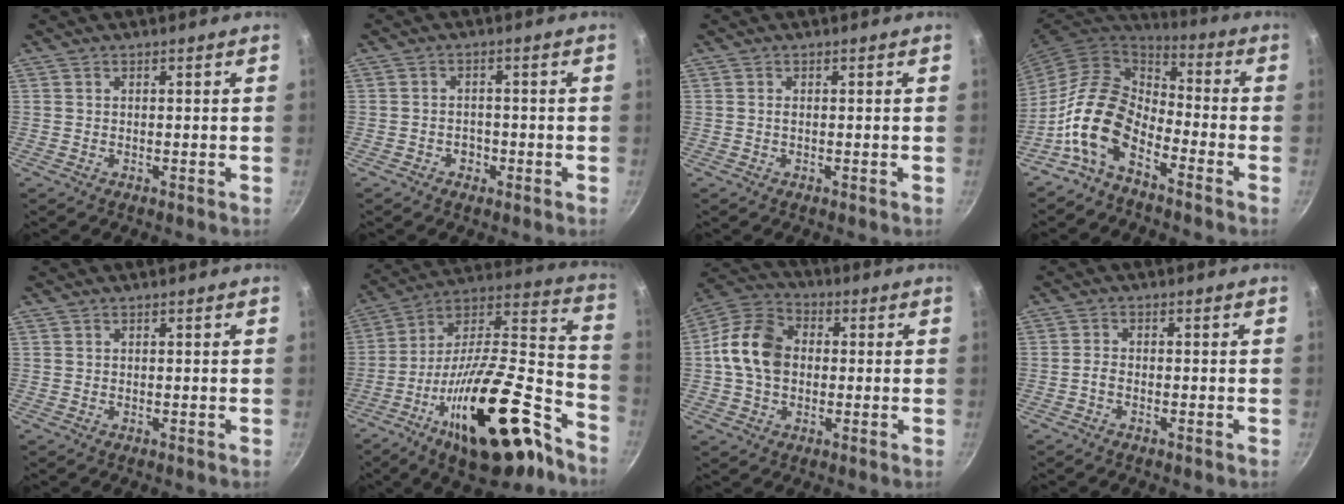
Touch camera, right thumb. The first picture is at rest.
{"total": 2.5, "force": [-1.2, 2.1, 0.9], "torque": [0.000, 0.011, -0.017]}
{"total": 0.0}
{"total": 14.0, "force": [-6.9, 8.0, 9.1], "torque": [-0.154, 0.065, -0.157]}
{"total": 0.0}
{"total": 30.3, "force": [-16.2, 11.5, 22.9], "torque": [-0.308, 0.095, -0.265]}
{"total": 12.5, "force": [0.2, 9.5, 8.2], "torque": [-0.125, 0.024, -0.017]}
{"total": 1.7, "force": [-1.0, 0.8, 1.1], "torque": [-0.029, 0.012, -0.025]}